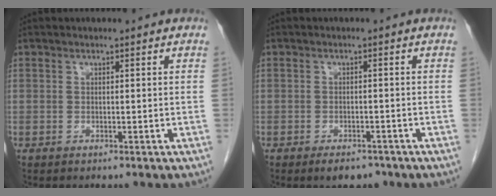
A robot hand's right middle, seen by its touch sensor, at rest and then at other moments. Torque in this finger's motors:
{"motor_torque": [0.04, -0.02, 0.01, 0.00]}